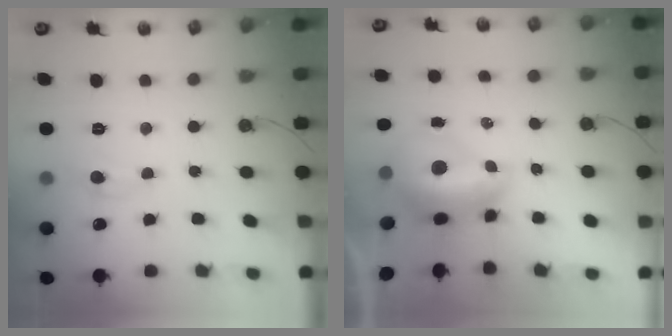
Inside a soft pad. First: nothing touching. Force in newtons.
{"total": 2.8, "press": 2.7, "slide": 0.7}